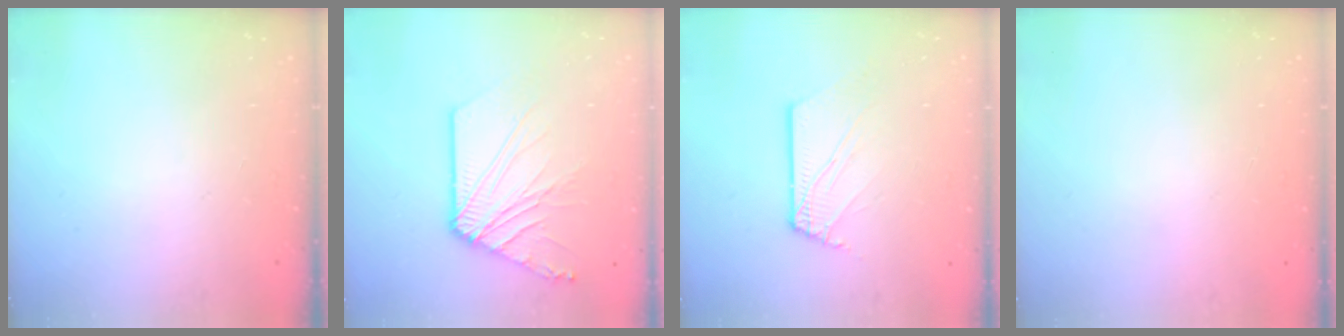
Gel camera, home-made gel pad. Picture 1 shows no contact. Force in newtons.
{"total": 11.5, "press": 11.5, "slide": 0.8}
{"total": 3.3, "press": 3.2, "slide": 0.3}
{"total": 0.0}